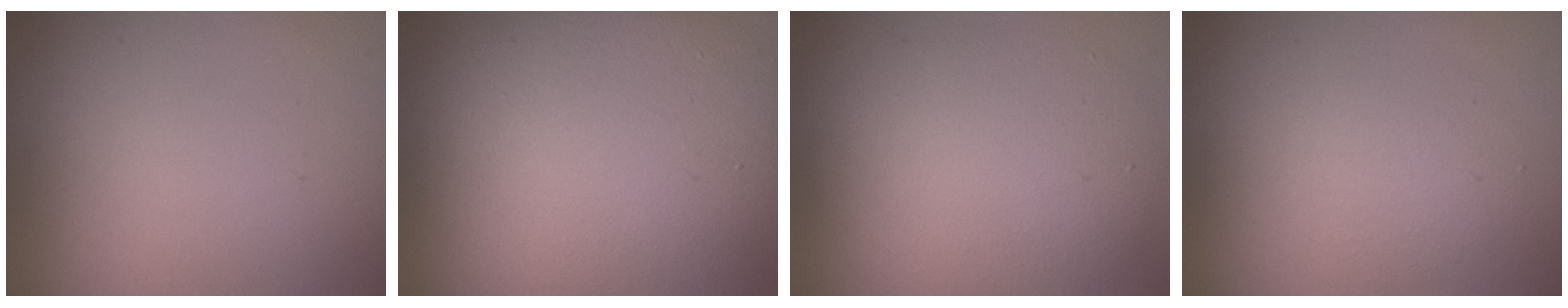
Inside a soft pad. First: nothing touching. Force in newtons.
{"total": 14.1, "press": 14.1, "slide": 0.9}
{"total": 6.3, "press": 6.3, "slide": 0.3}
{"total": 2.6, "press": 2.6, "slide": 0.1}